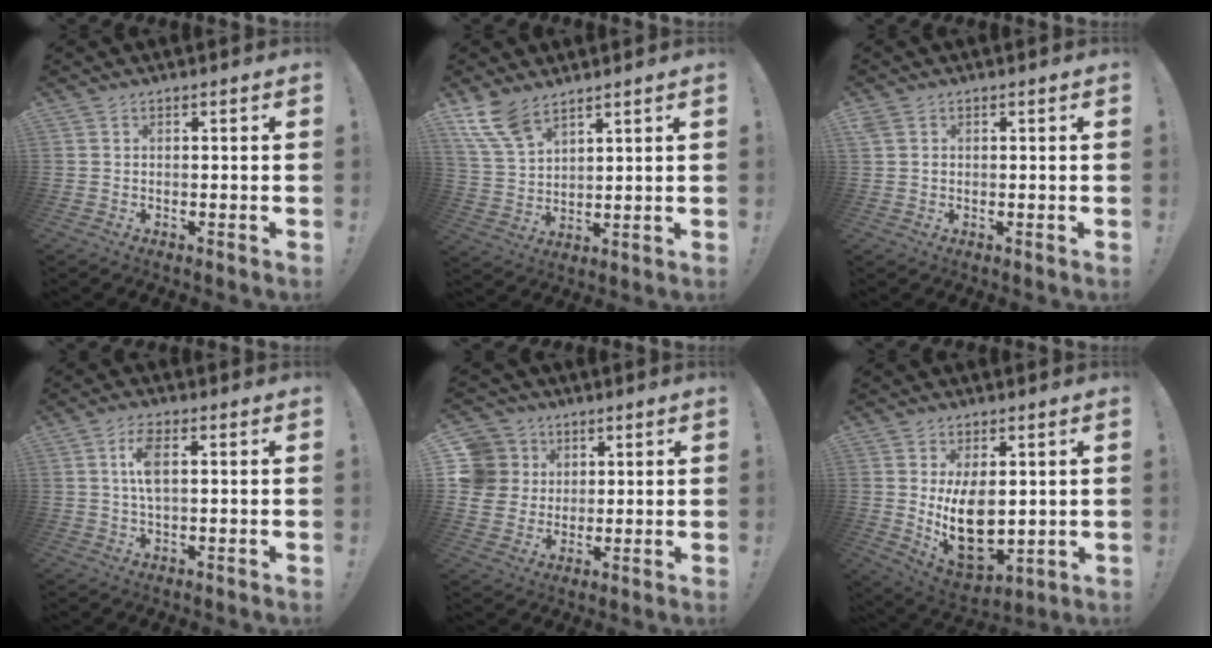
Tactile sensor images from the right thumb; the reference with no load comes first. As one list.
[{"total": 10.1, "force": [7.5, 4.5, 5.0], "torque": [-0.107, -0.032, 0.149]}, {"total": 1.3, "force": [0.4, 1.1, 0.5], "torque": [-0.010, 0.003, 0.007]}, {"total": 6.4, "force": [1.2, 2.7, 5.7], "torque": [-0.105, 0.001, 0.017]}, {"total": 12.1, "force": [3.2, 10.9, 4.1], "torque": [-0.075, -0.005, 0.069]}, {"total": 14.7, "force": [1.1, 8.9, 11.6], "torque": [-0.207, -0.031, 0.030]}]